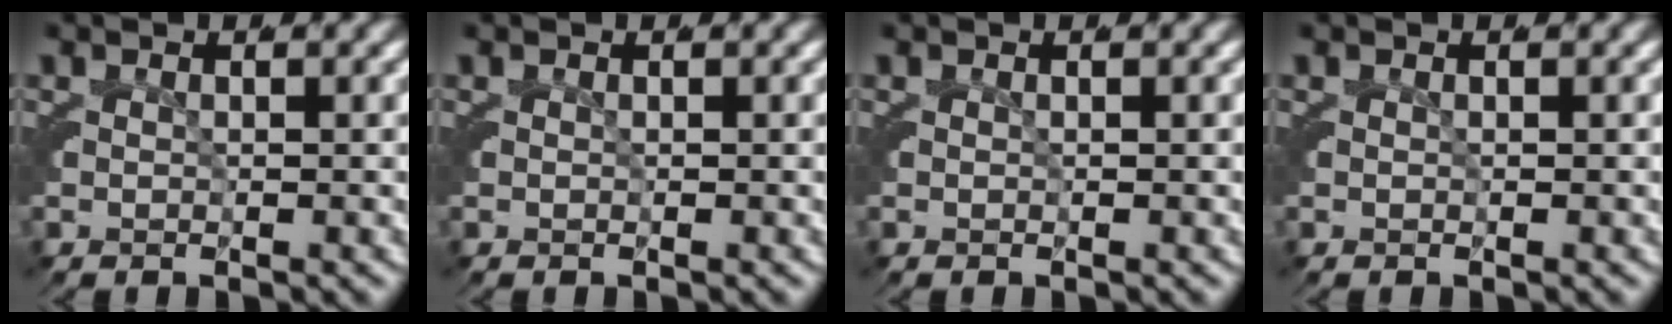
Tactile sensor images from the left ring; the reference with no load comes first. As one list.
[{"total": 0.0}, {"total": 0.0}, {"total": 0.0}]